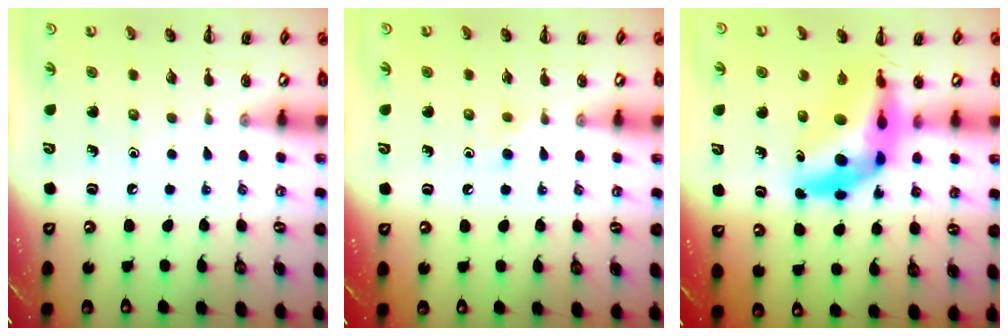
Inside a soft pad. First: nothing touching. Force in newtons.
{"total": 3.0, "press": 2.6, "slide": 1.4}
{"total": 11.8, "press": 11.3, "slide": 3.6}